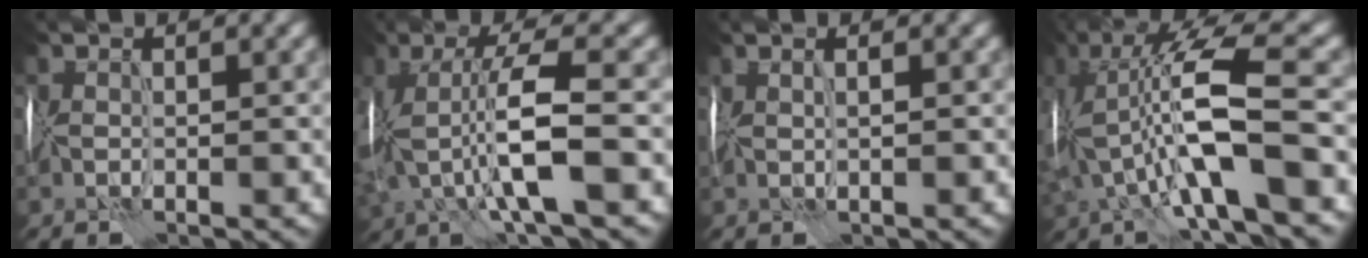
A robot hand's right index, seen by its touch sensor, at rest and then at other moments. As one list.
[{"total": 6.8, "force": [-1.4, 2.0, 6.3], "torque": [-0.138, 0.014, -0.027]}, {"total": 0.8, "force": [0.4, 0.3, 0.6], "torque": [-0.001, 0.009, -0.008]}, {"total": 9.6, "force": [-1.5, 3.1, 8.9], "torque": [-0.175, 0.016, -0.036]}]